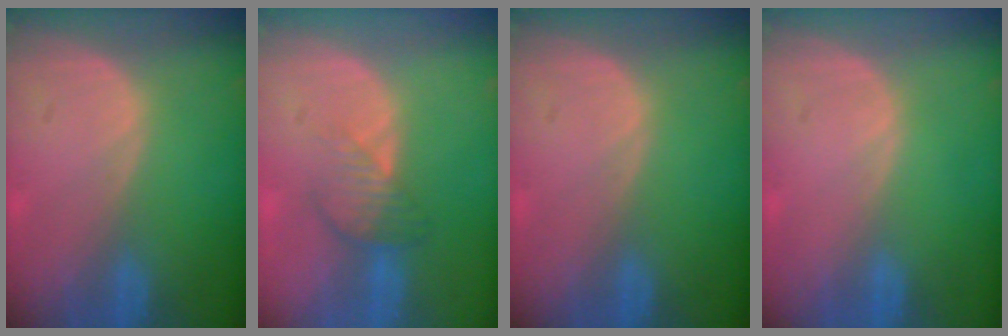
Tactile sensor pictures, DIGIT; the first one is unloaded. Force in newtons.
{"total": 4.1, "press": 3.5, "slide": 2.0}
{"total": 0.0}
{"total": 0.0}